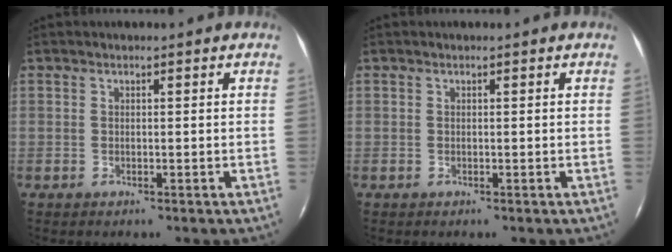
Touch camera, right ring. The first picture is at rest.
{"total": 0.0}